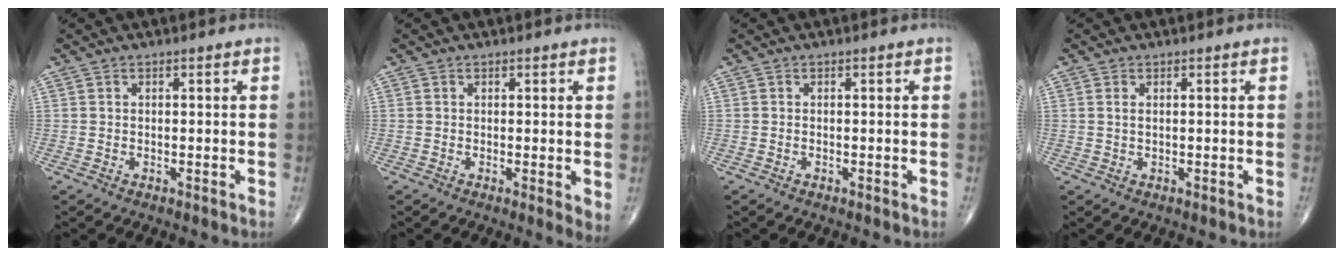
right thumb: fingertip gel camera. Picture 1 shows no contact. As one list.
[{"total": 2.6, "force": [0.0, 0.7, 2.5], "torque": [-0.039, -0.011, -0.002]}, {"total": 0.0}, {"total": 0.9, "force": [0.3, 0.4, 0.7], "torque": [-0.017, 0.004, 0.008]}]